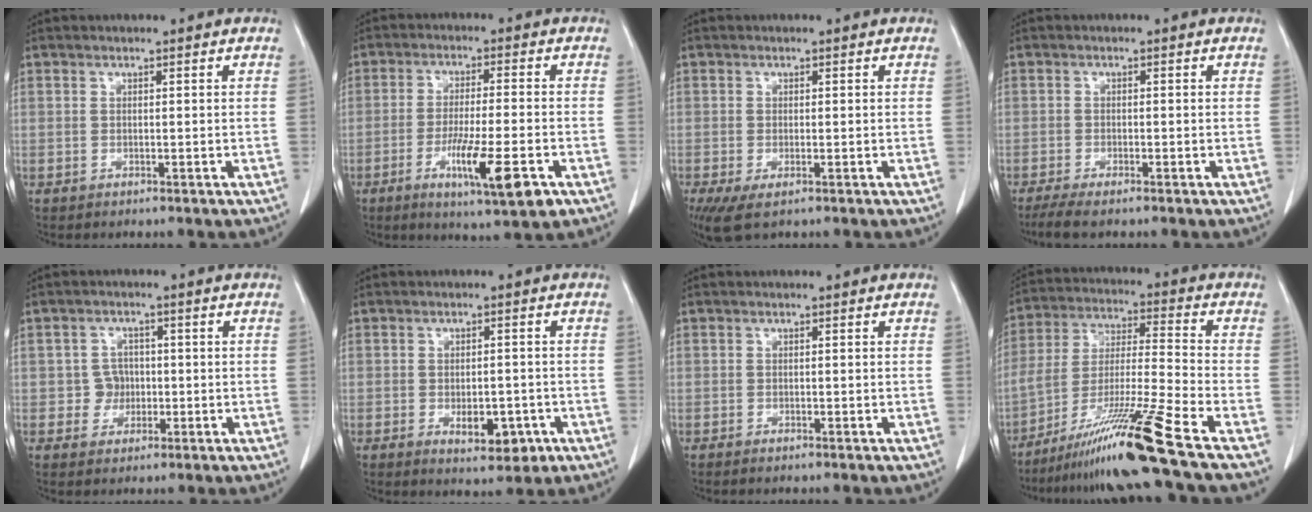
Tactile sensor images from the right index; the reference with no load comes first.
{"total": 10.8, "force": [-4.6, 0.8, 9.7], "torque": [-0.161, -0.025, -0.074]}
{"total": 4.6, "force": [-2.6, 1.6, 3.4], "torque": [-0.064, -0.015, -0.040]}
{"total": 4.1, "force": [-3.2, 0.4, 2.5], "torque": [-0.043, -0.010, -0.053]}
{"total": 3.4, "force": [-0.4, 3.3, 0.6], "torque": [0.002, 0.010, -0.003]}
{"total": 5.7, "force": [-2.1, 2.7, 4.6], "torque": [-0.060, -0.002, -0.018]}
{"total": 0.6, "force": [-0.5, 0.0, 0.3], "torque": [-0.012, -0.002, -0.008]}
{"total": 15.9, "force": [-11.2, -2.8, 10.9], "torque": [-0.214, -0.026, -0.203]}